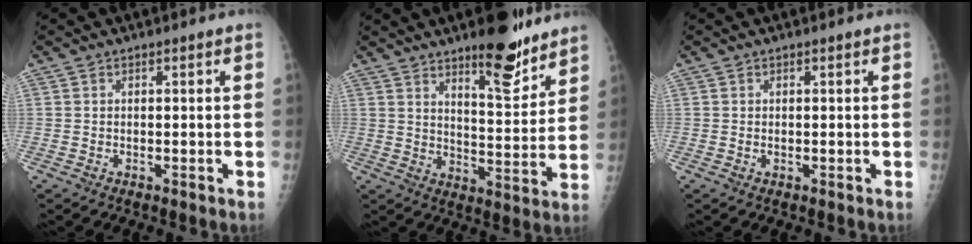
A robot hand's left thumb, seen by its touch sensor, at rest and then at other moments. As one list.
[{"total": 12.4, "force": [9.0, 3.7, 7.7], "torque": [-0.082, -0.069, 0.140]}, {"total": 0.7, "force": [0.3, 0.3, 0.6], "torque": [-0.009, 0.003, 0.007]}]